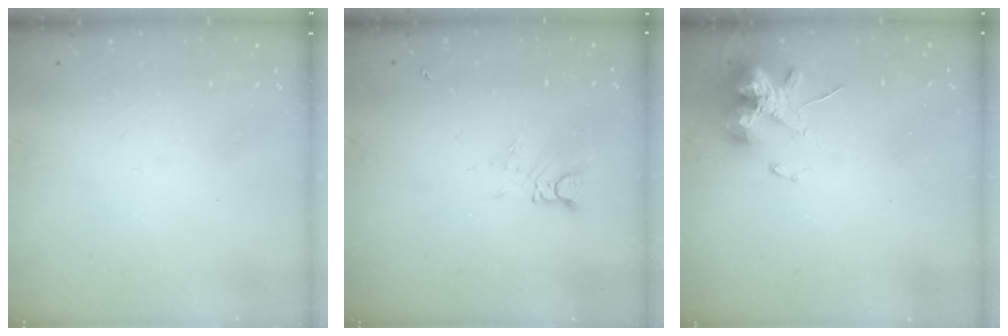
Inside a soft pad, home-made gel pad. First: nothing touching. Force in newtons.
{"total": 3.0, "press": 2.9, "slide": 0.3}
{"total": 12.0, "press": 11.8, "slide": 1.9}